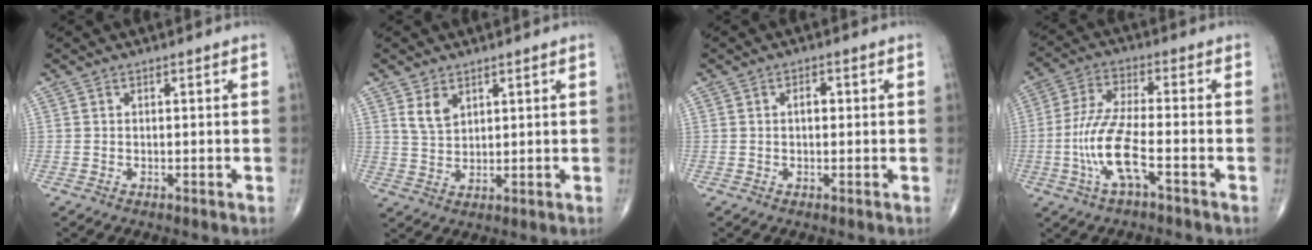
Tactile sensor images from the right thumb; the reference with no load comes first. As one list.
[{"total": 4.2, "force": [2.3, 2.5, 2.4], "torque": [-0.037, -0.015, 0.052]}, {"total": 2.0, "force": [0.2, 1.2, 1.6], "torque": [-0.024, 0.007, 0.002]}, {"total": 10.6, "force": [-3.5, 2.7, 9.6], "torque": [-0.216, 0.023, -0.068]}]